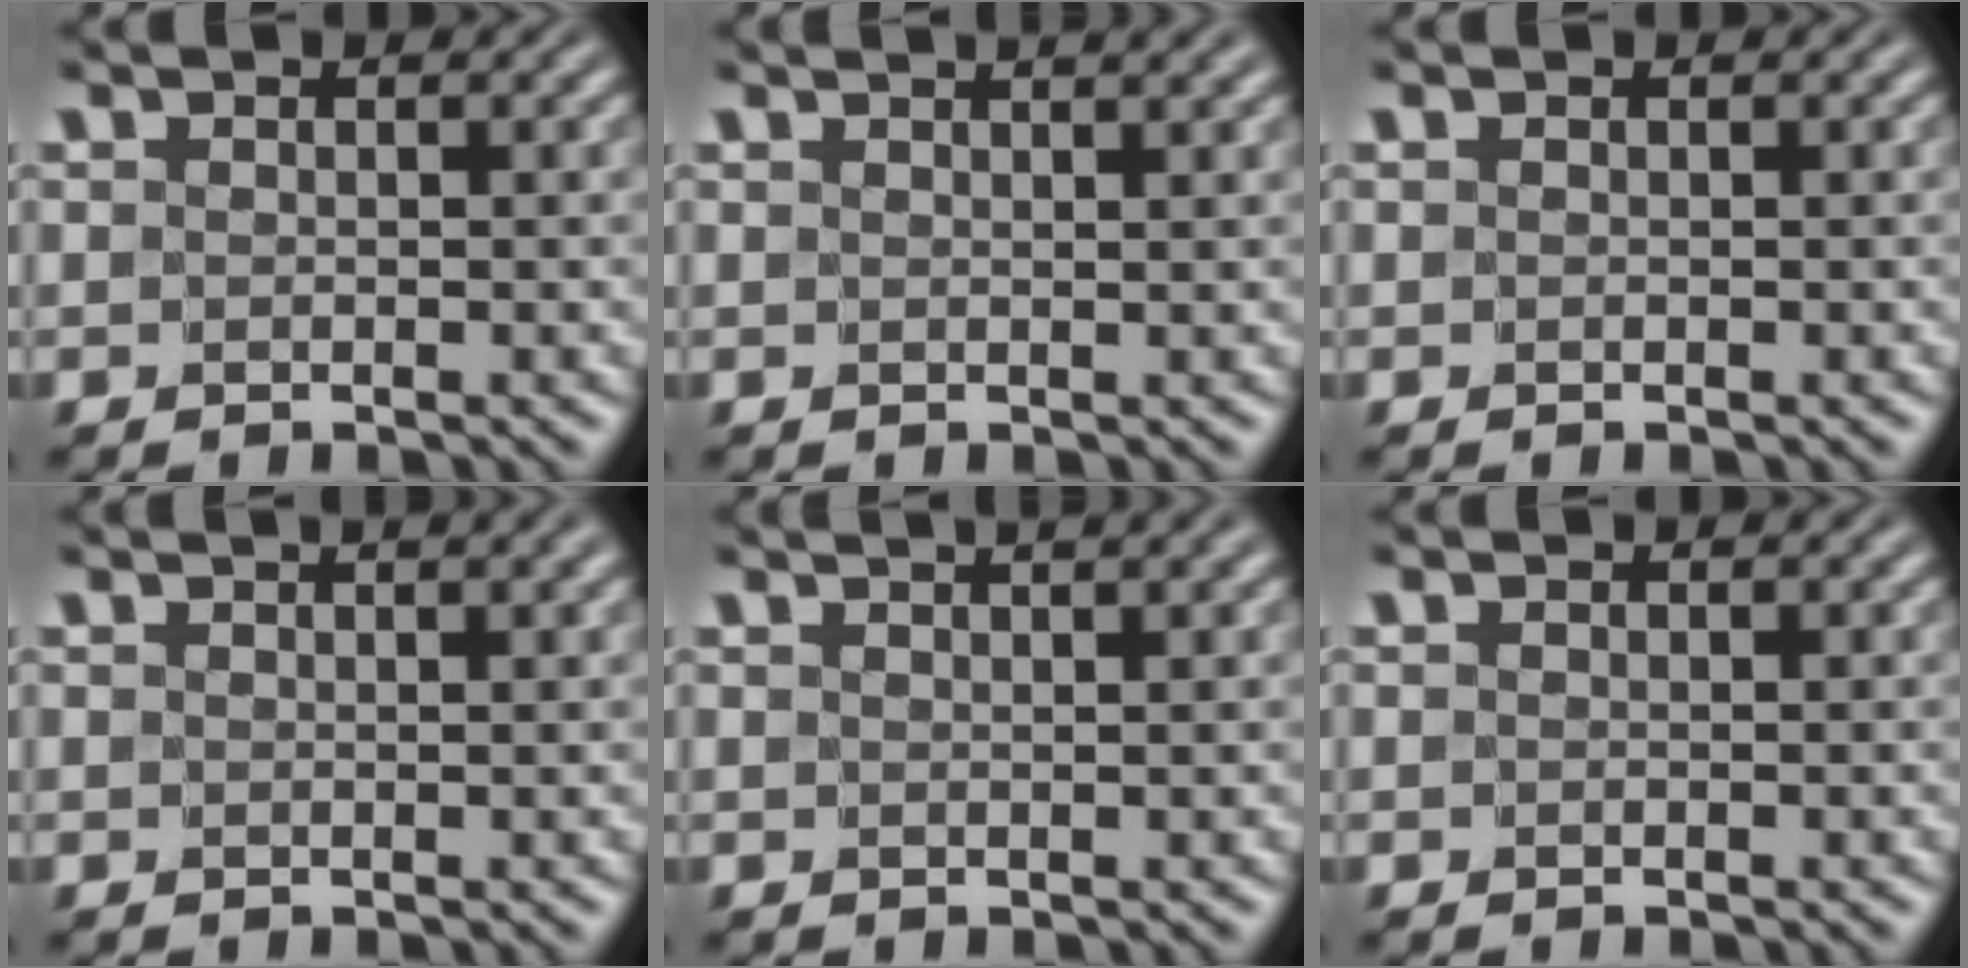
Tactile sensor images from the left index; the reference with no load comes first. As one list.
[{"total": 3.1, "force": [2.4, 1.0, 1.7], "torque": [-0.006, 0.010, 0.008]}, {"total": 0.0}, {"total": 1.9, "force": [1.5, 0.3, 1.2], "torque": [-0.007, -0.005, 0.011]}, {"total": 2.9, "force": [2.2, 0.8, 1.7], "torque": [-0.003, 0.008, 0.005]}, {"total": 0.0}]